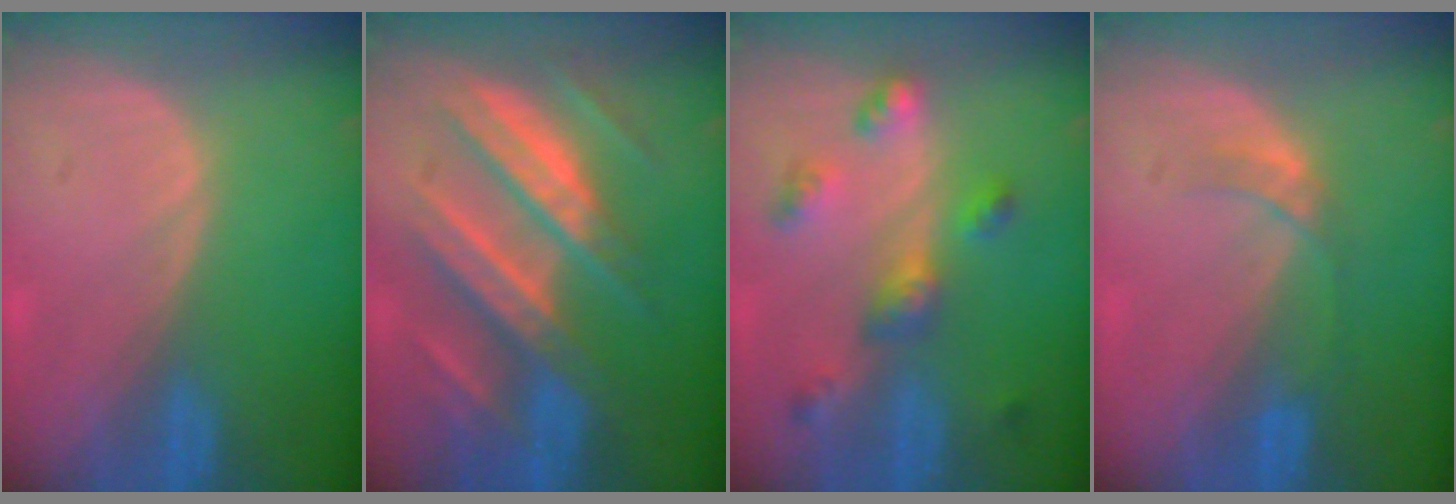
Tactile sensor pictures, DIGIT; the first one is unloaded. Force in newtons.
{"total": 11.1, "press": 11.0, "slide": 1.0}
{"total": 6.5, "press": 5.8, "slide": 3.0}
{"total": 3.0, "press": 2.7, "slide": 1.3}